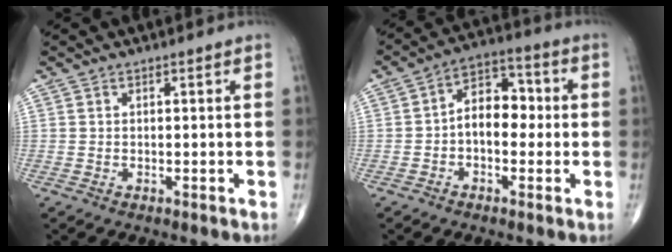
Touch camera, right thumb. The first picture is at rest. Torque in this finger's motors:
{"motor_torque": [-0.07, 0.39, 0.77, -0.01, 0.20]}